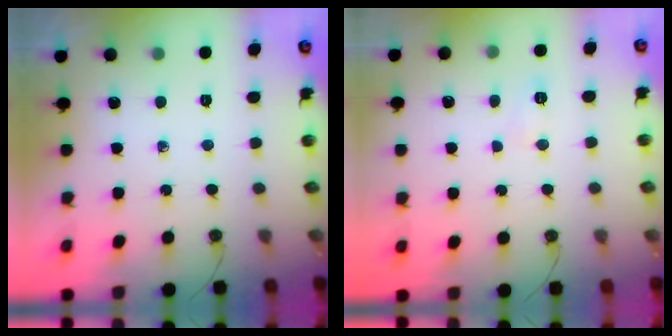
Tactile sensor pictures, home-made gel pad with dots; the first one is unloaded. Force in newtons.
{"total": 5.5, "press": 5.4, "slide": 0.6}